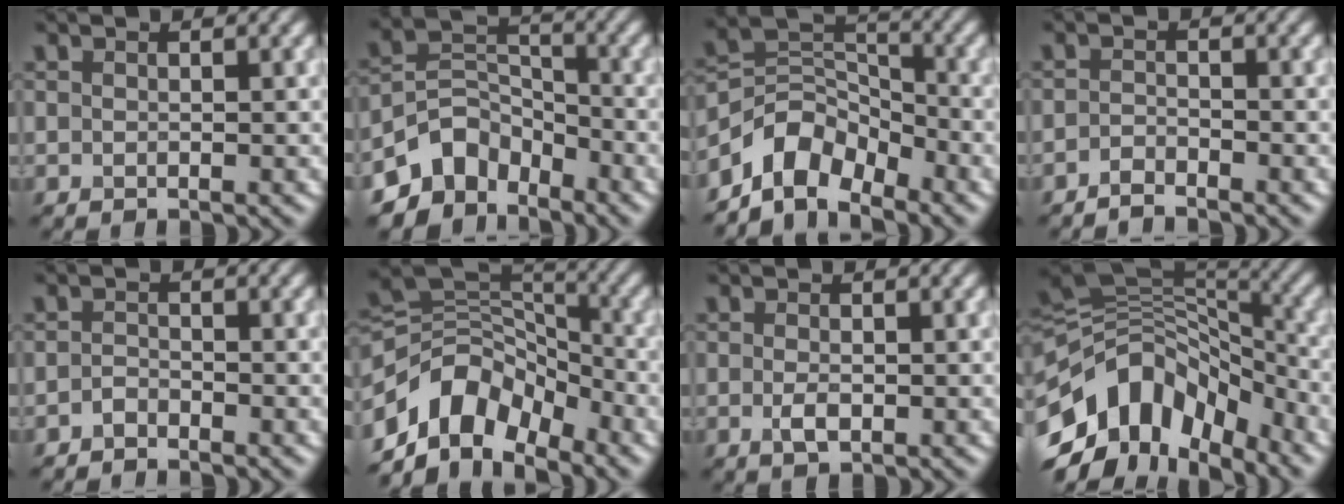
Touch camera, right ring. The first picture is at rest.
{"total": 6.1, "force": [-4.4, 3.8, 1.6], "torque": [-0.015, -0.005, -0.088]}
{"total": 5.5, "force": [-4.1, 3.0, 1.9], "torque": [-0.021, 0.007, -0.084]}
{"total": 1.4, "force": [-1.3, 0.2, 0.3], "torque": [-0.005, 0.004, -0.029]}
{"total": 1.1, "force": [-1.0, 0.4, 0.2], "torque": [-0.004, 0.003, -0.021]}
{"total": 7.8, "force": [-4.7, 5.0, 3.7], "torque": [-0.051, 0.009, -0.098]}
{"total": 1.8, "force": [-0.4, 1.0, 1.4], "torque": [-0.028, -0.002, -0.008]}
{"total": 12.1, "force": [-5.3, 7.7, 7.7], "torque": [-0.154, 0.023, -0.109]}